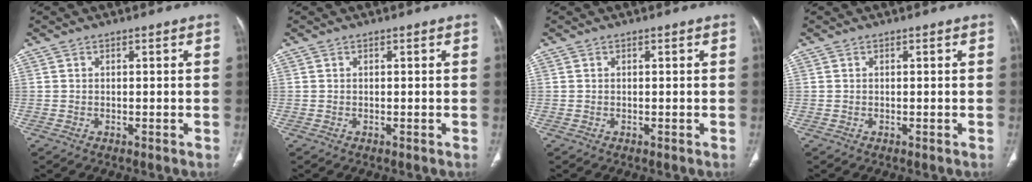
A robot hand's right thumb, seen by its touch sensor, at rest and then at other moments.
{"total": 0.0}
{"total": 0.0}
{"total": 0.0}